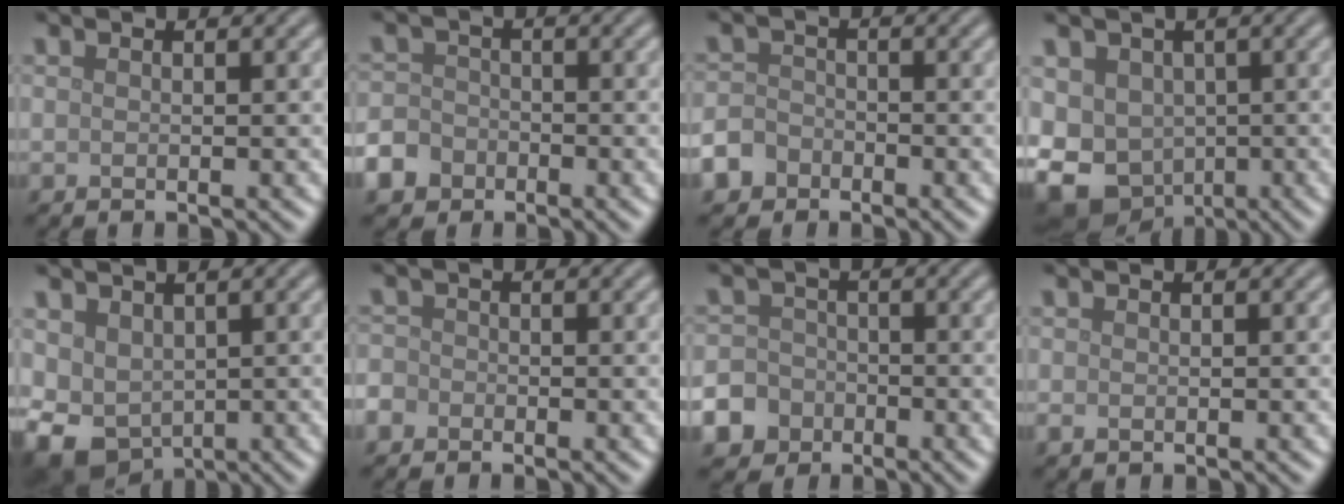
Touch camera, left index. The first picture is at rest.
{"total": 4.6, "force": [-2.8, 3.5, 1.1], "torque": [-0.011, -0.011, -0.059]}
{"total": 3.6, "force": [-2.5, 2.5, 0.8], "torque": [-0.005, -0.007, -0.051]}
{"total": 10.5, "force": [-3.1, 8.6, 5.0], "torque": [-0.092, -0.034, -0.056]}
{"total": 5.4, "force": [-0.7, 4.2, 3.4], "torque": [-0.075, -0.019, -0.001]}
{"total": 1.7, "force": [-1.0, 1.4, 0.4], "torque": [0.001, 0.004, -0.023]}
{"total": 7.4, "force": [-4.2, 5.9, 1.5], "torque": [-0.032, -0.025, -0.091]}
{"total": 0.8, "force": [-0.2, 0.6, 0.4], "torque": [-0.011, -0.005, -0.005]}